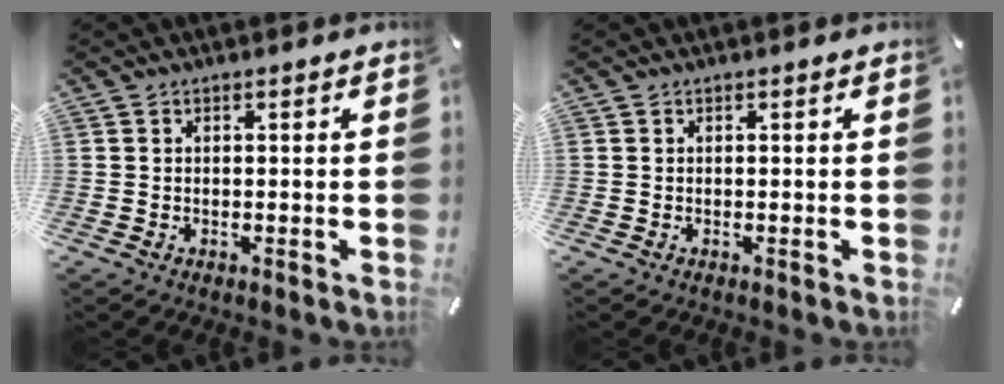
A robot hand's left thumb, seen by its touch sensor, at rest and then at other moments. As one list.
[{"total": 0.0}]